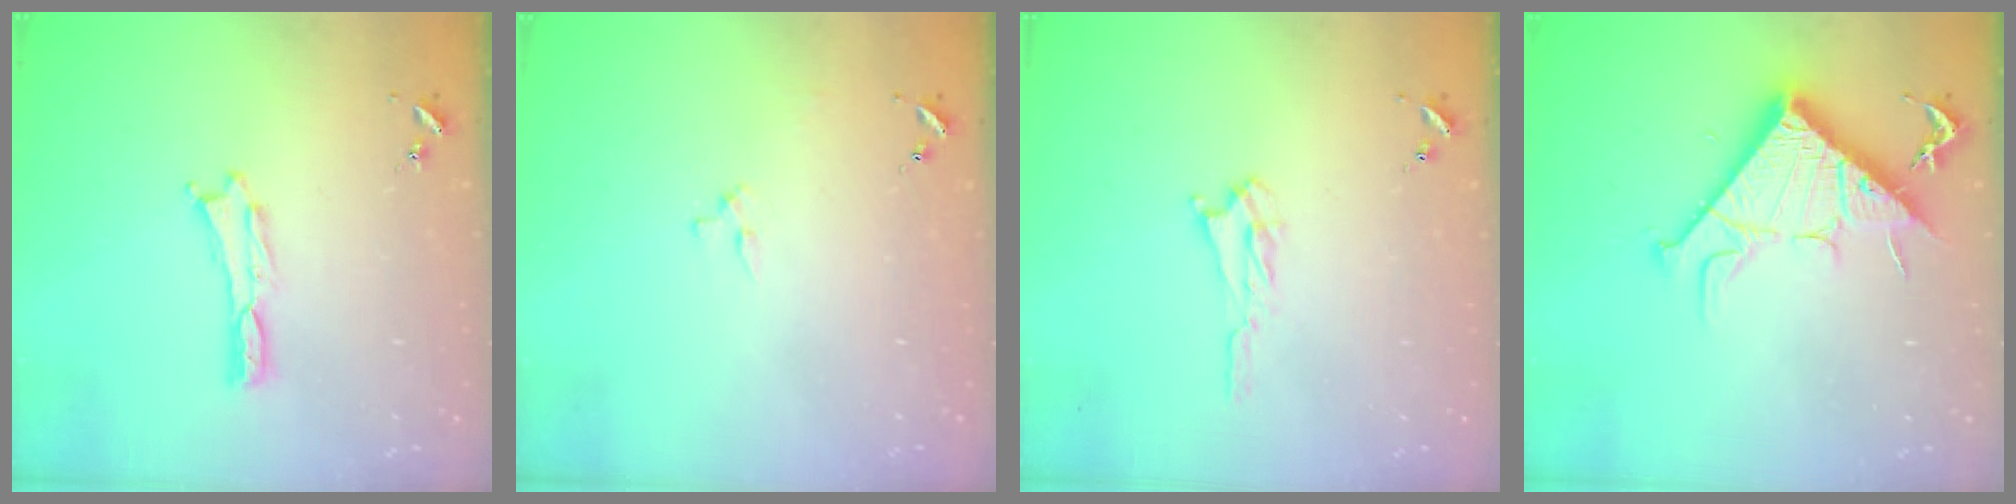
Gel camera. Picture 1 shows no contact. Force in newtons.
{"total": 2.3, "press": 2.3, "slide": 0.3}
{"total": 2.5, "press": 2.5, "slide": 0.3}
{"total": 11.9, "press": 11.9, "slide": 0.2}